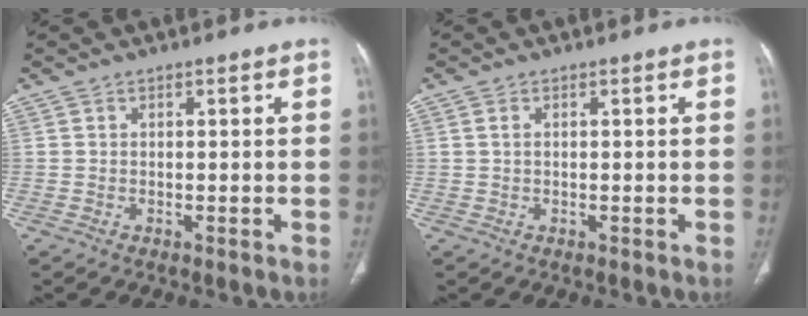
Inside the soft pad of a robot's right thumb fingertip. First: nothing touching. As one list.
[{"total": 1.1, "force": [0.4, 0.7, 0.8], "torque": [-0.022, 0.005, 0.011]}]